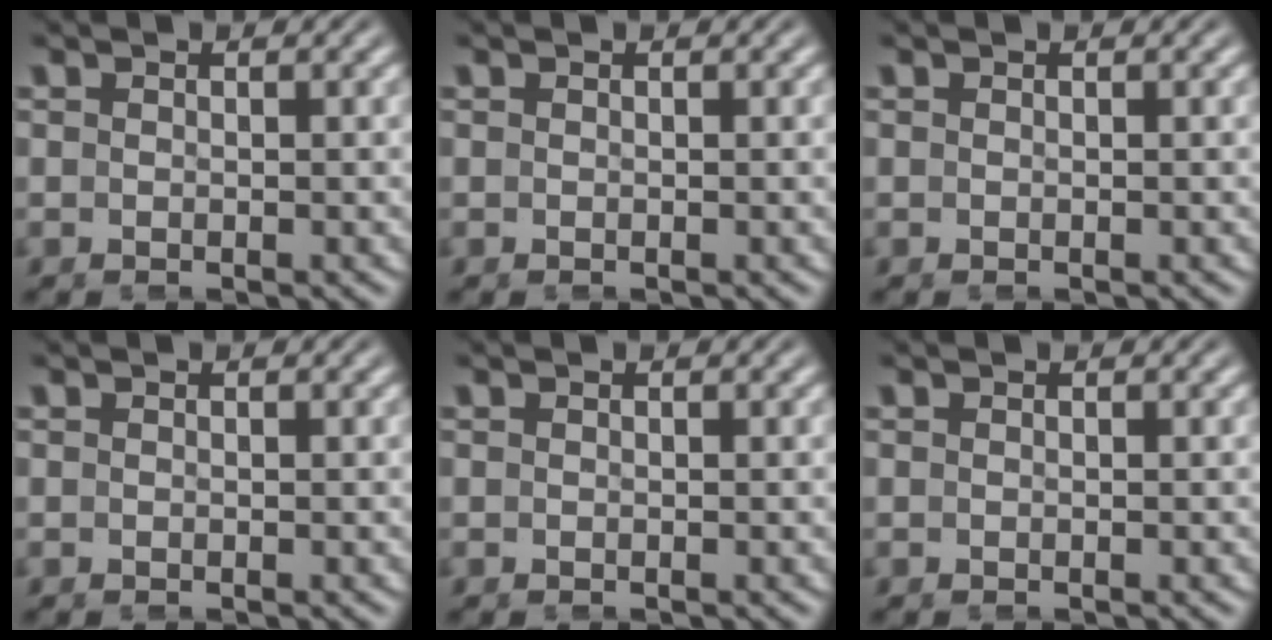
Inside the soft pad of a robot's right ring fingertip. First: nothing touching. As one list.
[{"total": 0.0}, {"total": 0.0}, {"total": 0.0}, {"total": 0.0}, {"total": 0.0}]